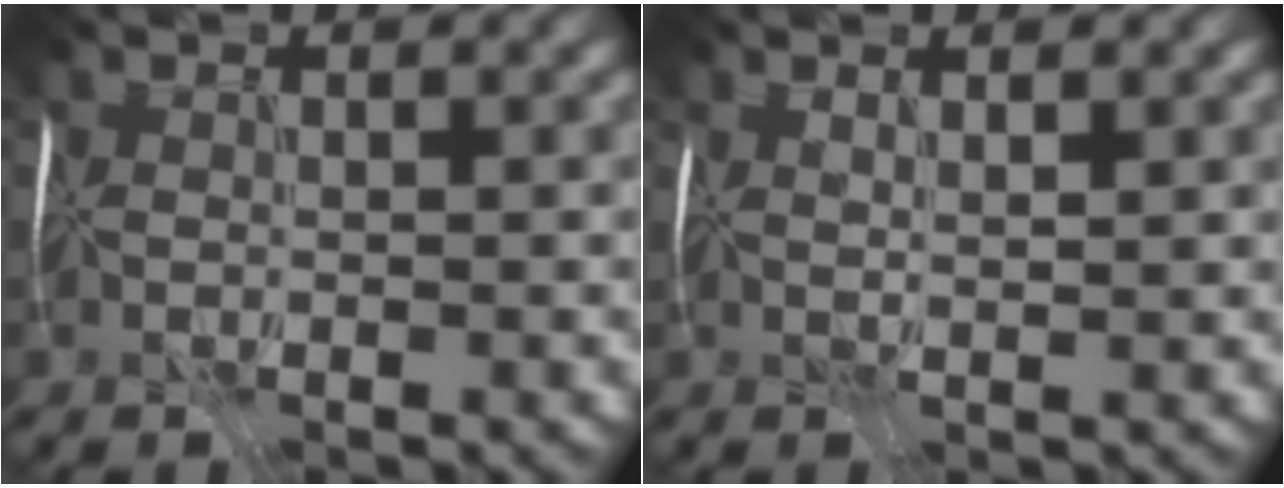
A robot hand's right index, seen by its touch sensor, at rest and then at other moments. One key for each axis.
{"total": 1.5, "fx": 1.2, "fy": -0.6, "fz": 0.7, "tx": -0.014, "ty": 0.003, "tz": 0.027}